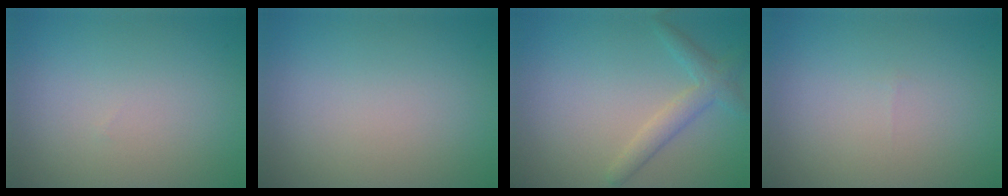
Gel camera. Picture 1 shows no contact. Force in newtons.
{"total": 0.0}
{"total": 2.4, "press": 2.4, "slide": 0.2}
{"total": 0.0}